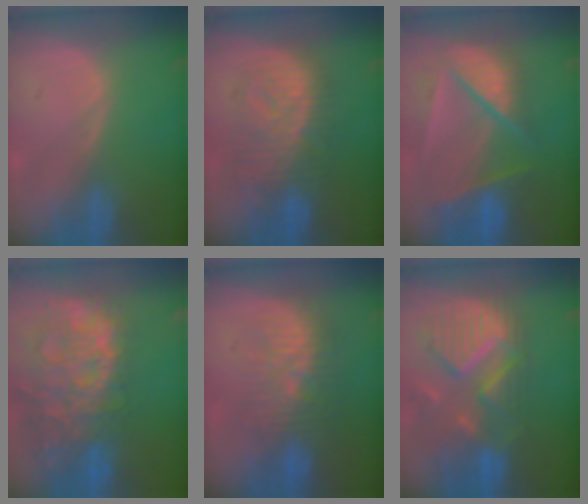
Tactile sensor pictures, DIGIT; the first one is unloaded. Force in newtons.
{"total": 8.9, "press": 8.9, "slide": 0.3}
{"total": 9.9, "press": 8.5, "slide": 5.1}
{"total": 14.3, "press": 11.6, "slide": 8.3}
{"total": 9.2, "press": 8.9, "slide": 2.6}
{"total": 11.7, "press": 10.3, "slide": 5.6}